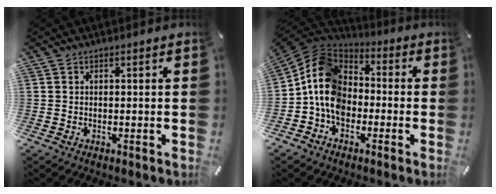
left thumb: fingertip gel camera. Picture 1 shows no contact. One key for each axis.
{"total": 13.2, "fx": -2.9, "fy": 10.5, "fz": 7.5, "tx": -0.181, "ty": 0.028, "tz": -0.057}